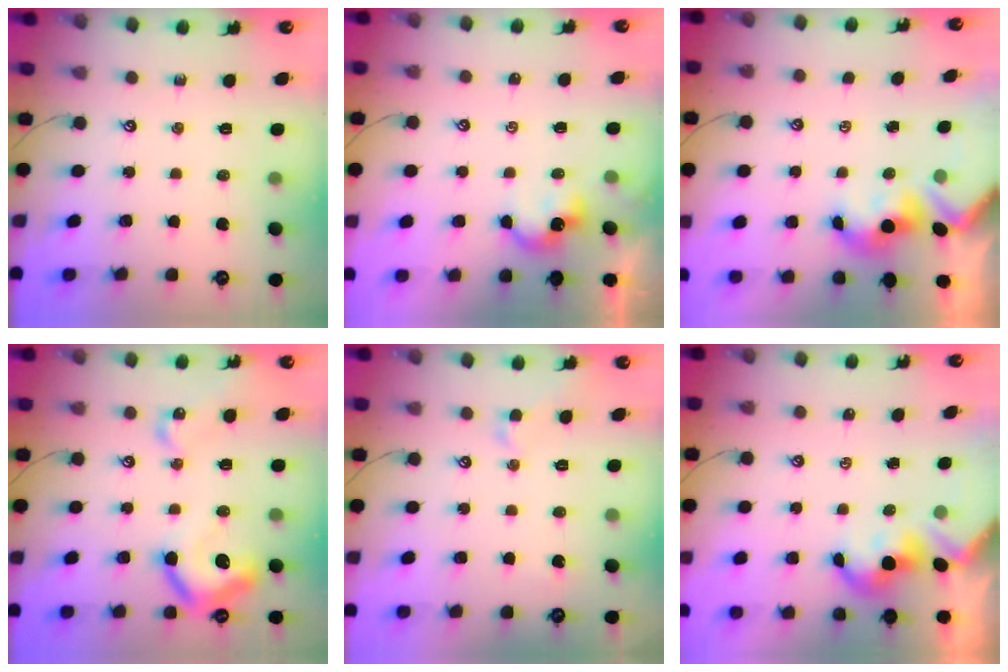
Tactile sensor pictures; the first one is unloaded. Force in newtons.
{"total": 2.4, "press": 2.3, "slide": 0.3}
{"total": 1.8, "press": 1.6, "slide": 0.8}
{"total": 16.3, "press": 16.3, "slide": 1.3}
{"total": 2.1, "press": 2.0, "slide": 0.6}
{"total": 2.0, "press": 2.0, "slide": 0.2}